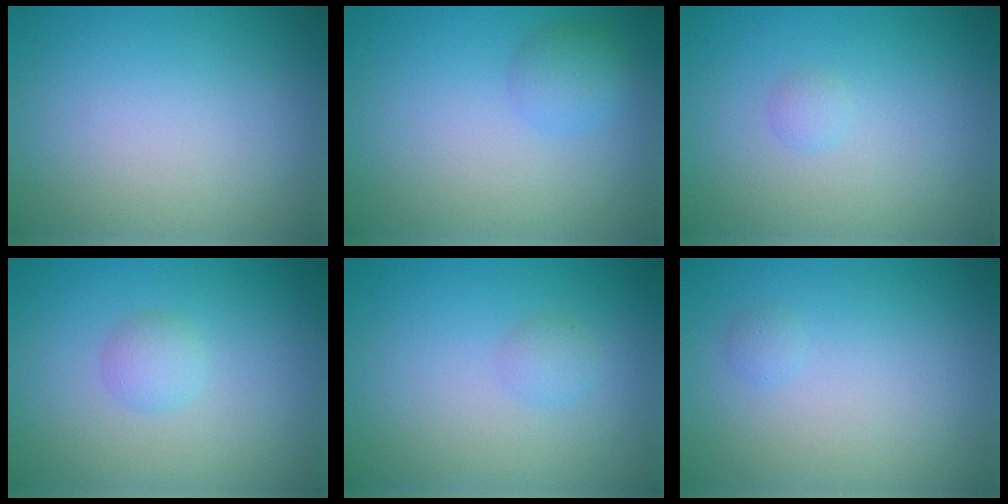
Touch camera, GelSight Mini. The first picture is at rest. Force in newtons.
{"total": 1.9, "press": 1.9, "slide": 0.1}
{"total": 0.8, "press": 0.8, "slide": 0.1}
{"total": 1.5, "press": 1.5, "slide": 0.1}
{"total": 1.1, "press": 1.1, "slide": 0.0}
{"total": 0.6, "press": 0.6, "slide": 0.0}